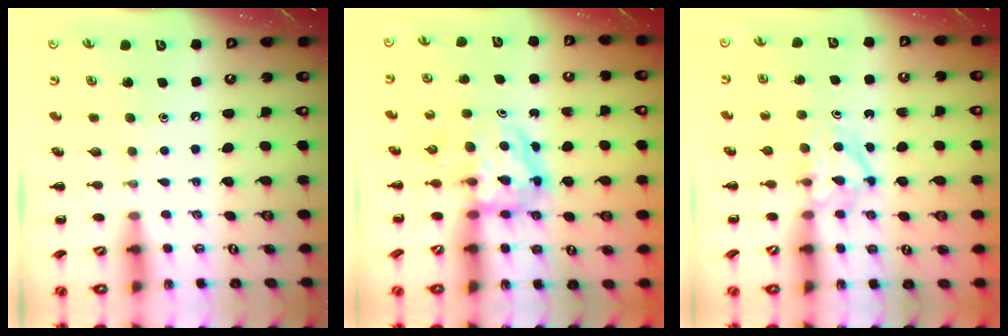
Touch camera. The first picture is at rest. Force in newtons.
{"total": 4.7, "press": 4.6, "slide": 1.1}
{"total": 4.8, "press": 4.7, "slide": 0.8}